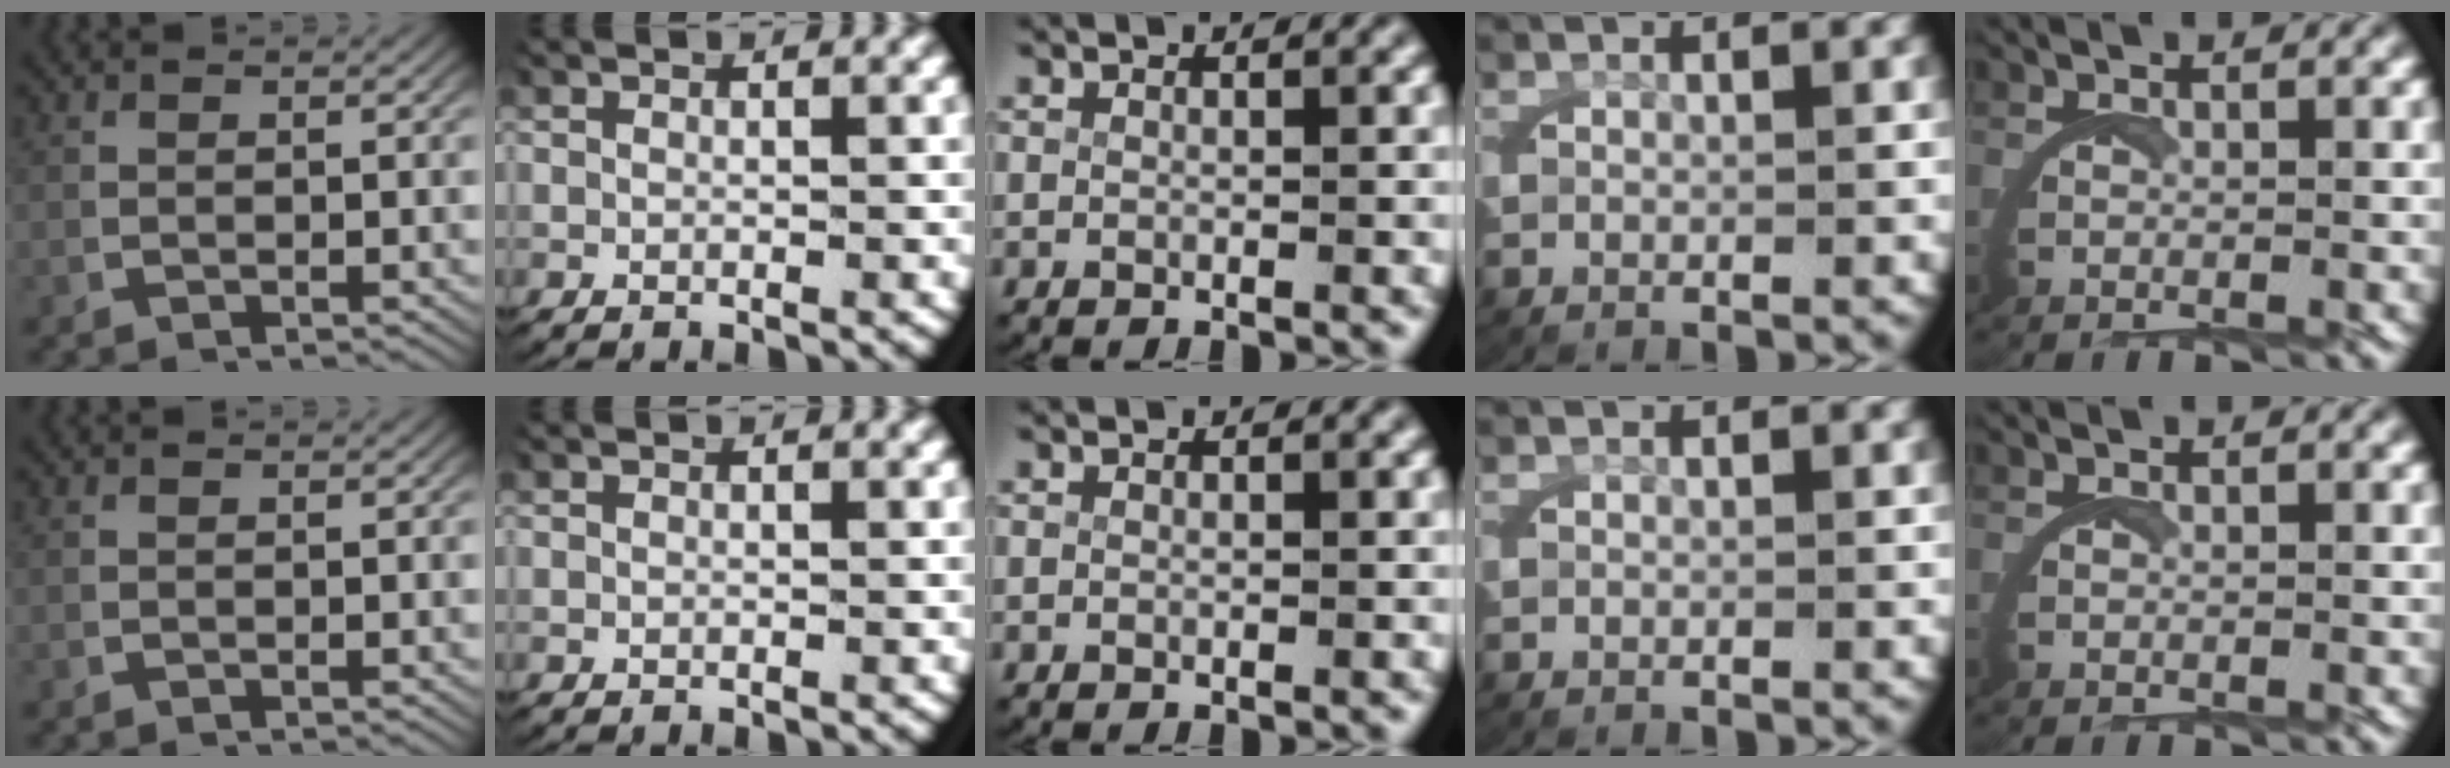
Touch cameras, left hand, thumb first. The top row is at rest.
{}